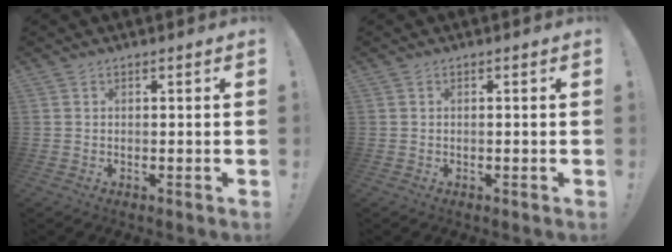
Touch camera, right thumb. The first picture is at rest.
{"total": 0.0}